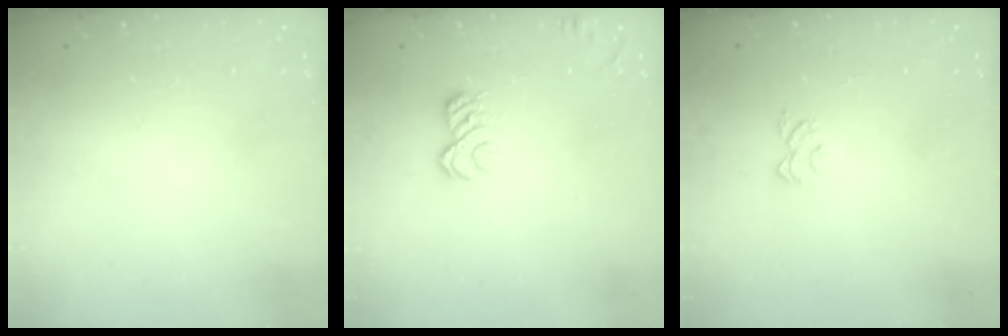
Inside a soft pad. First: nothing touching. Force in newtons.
{"total": 6.6, "press": 6.6, "slide": 0.9}
{"total": 5.4, "press": 5.4, "slide": 0.5}